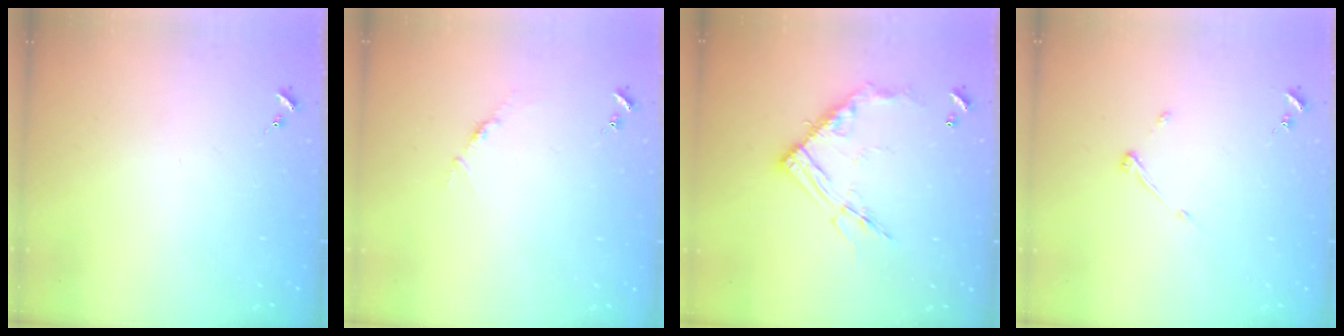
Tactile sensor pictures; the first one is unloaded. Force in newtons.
{"total": 3.4, "press": 3.4, "slide": 0.4}
{"total": 16.0, "press": 15.9, "slide": 1.5}
{"total": 3.9, "press": 3.9, "slide": 0.6}